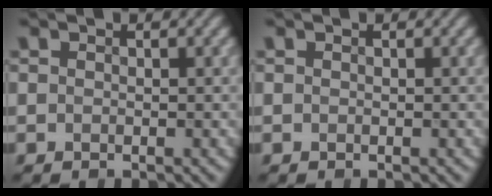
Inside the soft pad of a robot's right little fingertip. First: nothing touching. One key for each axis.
{"total": 0.0}